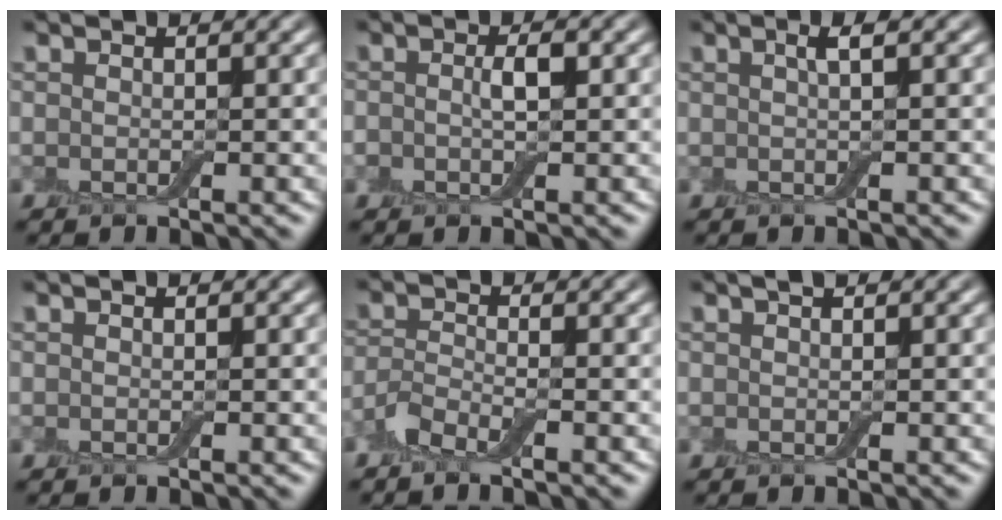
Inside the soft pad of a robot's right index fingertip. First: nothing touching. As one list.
[{"total": 1.8, "force": [-0.1, 0.7, 1.6], "torque": [-0.031, 0.004, -0.004]}, {"total": 1.6, "force": [0.5, 0.3, 1.5], "torque": [-0.026, 0.004, 0.005]}, {"total": 0.0}, {"total": 2.4, "force": [-1.7, 0.6, 1.5], "torque": [-0.033, -0.001, -0.043]}, {"total": 0.6, "force": [0.4, 0.1, 0.5], "torque": [-0.008, 0.002, 0.006]}]